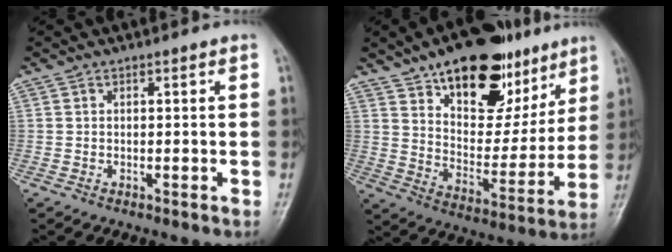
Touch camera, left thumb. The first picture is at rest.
{"total": 23.2, "force": [13.8, 12.1, 14.1], "torque": [-0.161, -0.049, 0.223]}